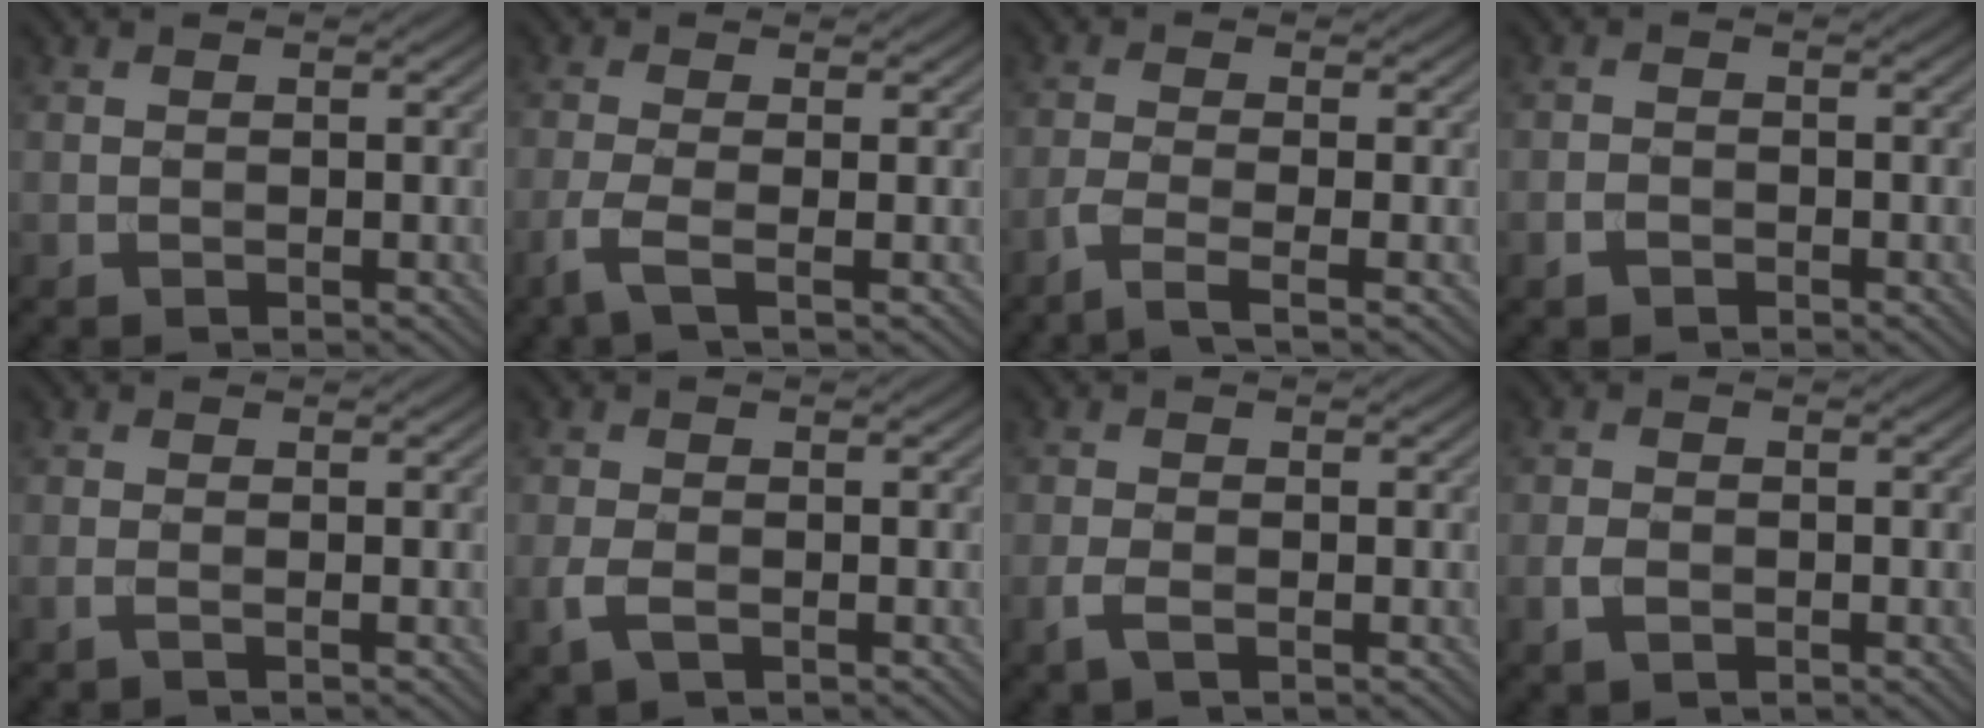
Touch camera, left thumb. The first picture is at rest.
{"total": 3.3, "force": [-1.4, 0.6, 2.9], "torque": [-0.066, 0.001, -0.042]}
{"total": 3.6, "force": [-2.0, 0.6, 2.9], "torque": [-0.050, 0.003, -0.059]}
{"total": 1.5, "force": [-1.0, 0.9, 0.7], "torque": [-0.013, -0.001, -0.022]}
{"total": 0.8, "force": [-0.4, 0.0, 0.8], "torque": [-0.019, 0.000, -0.011]}
{"total": 2.5, "force": [-1.0, 1.2, 2.0], "torque": [-0.054, -0.007, -0.022]}
{"total": 2.1, "force": [-1.0, 0.8, 1.7], "torque": [-0.045, -0.004, -0.024]}
{"total": 1.9, "force": [-0.8, 1.1, 1.3], "torque": [-0.028, -0.002, -0.017]}